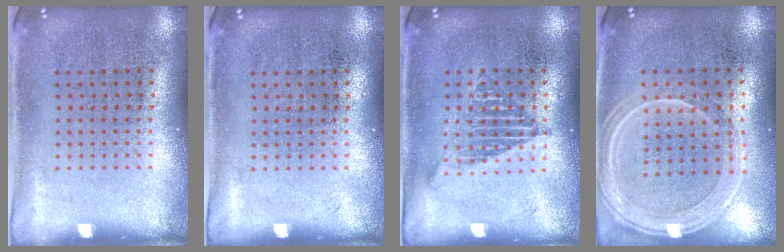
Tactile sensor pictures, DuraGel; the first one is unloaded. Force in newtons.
{"total": 0.0}
{"total": 1.2, "press": 1.2, "slide": 0.1}
{"total": 1.2, "press": 1.2, "slide": 0.3}